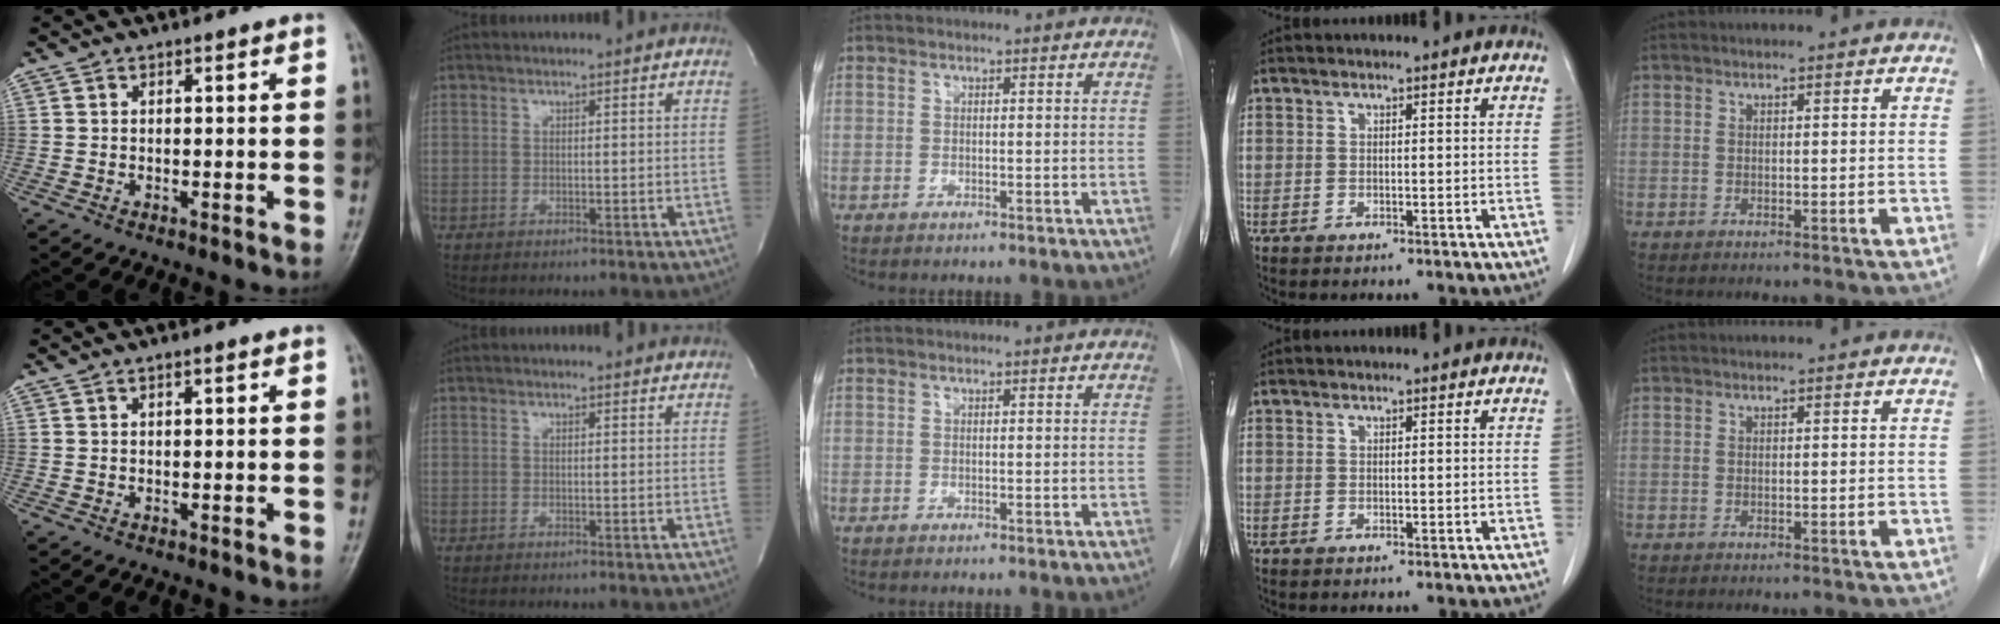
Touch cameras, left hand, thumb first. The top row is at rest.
{"thumb": {"total": 1.0, "force": [0.4, 0.2, 0.9], "torque": [-0.017, 0.003, 0.005]}, "index": {"total": 3.2, "force": [3.0, 0.7, 0.8], "torque": [-0.015, 0.002, 0.022]}}